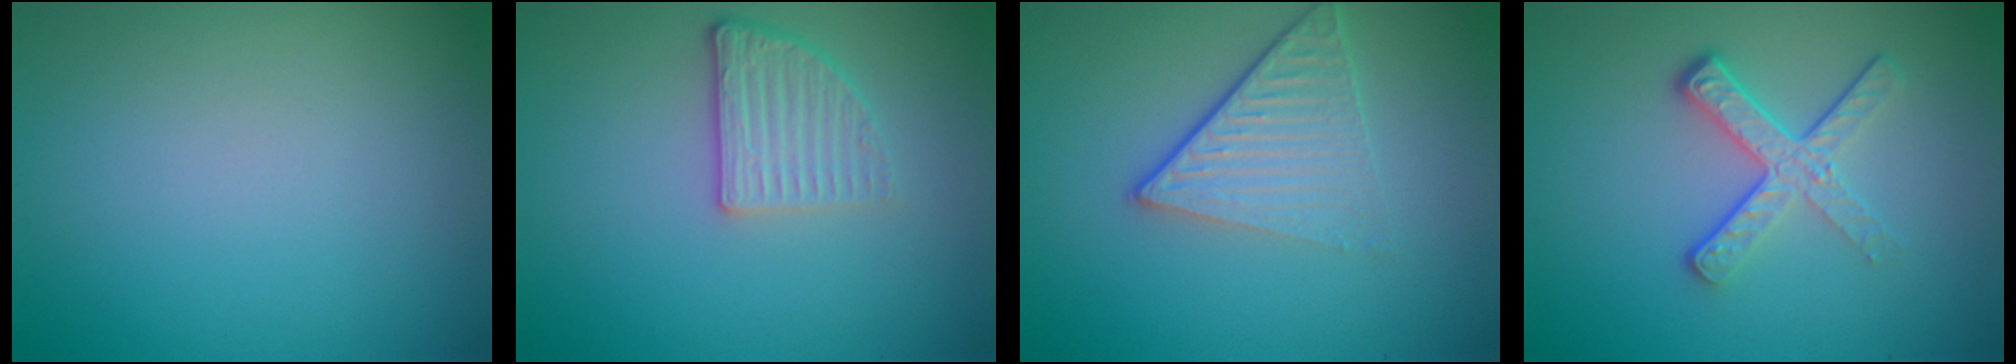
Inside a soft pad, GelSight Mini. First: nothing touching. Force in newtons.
{"total": 3.0, "press": 2.3, "slide": 1.8}
{"total": 4.0, "press": 2.6, "slide": 3.1}
{"total": 4.2, "press": 2.7, "slide": 3.3}